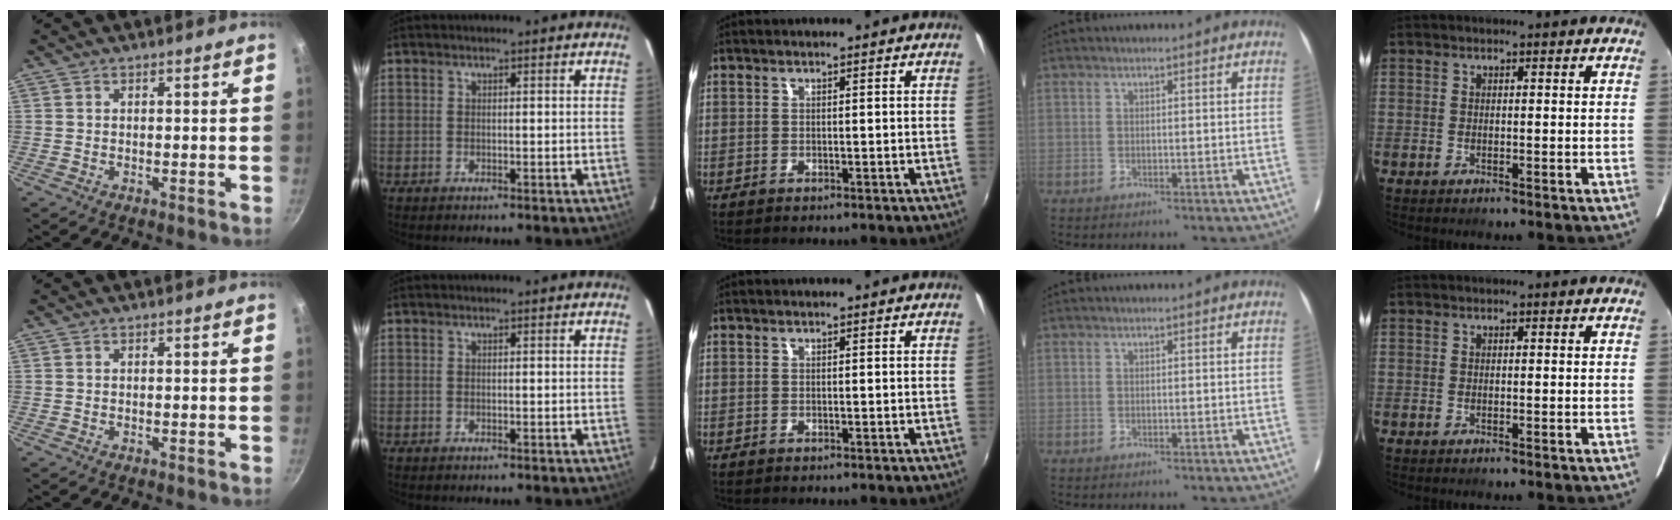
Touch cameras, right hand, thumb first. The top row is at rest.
{}